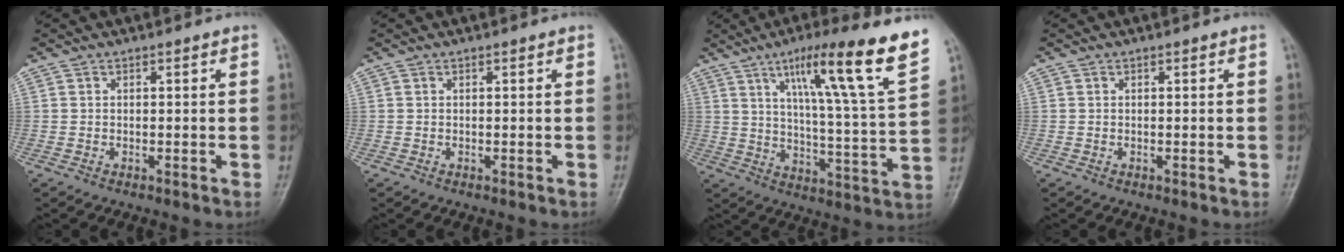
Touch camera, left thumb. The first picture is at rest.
{"total": 0.0}
{"total": 20.0, "force": [11.2, 1.3, 16.5], "torque": [-0.232, -0.044, 0.168]}
{"total": 0.0}